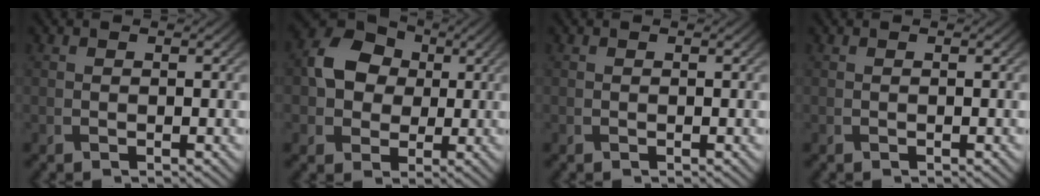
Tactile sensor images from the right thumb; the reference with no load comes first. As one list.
[{"total": 8.4, "force": [0.9, 6.9, 4.7], "torque": [-0.102, 0.013, 0.006]}, {"total": 0.0}, {"total": 0.0}]